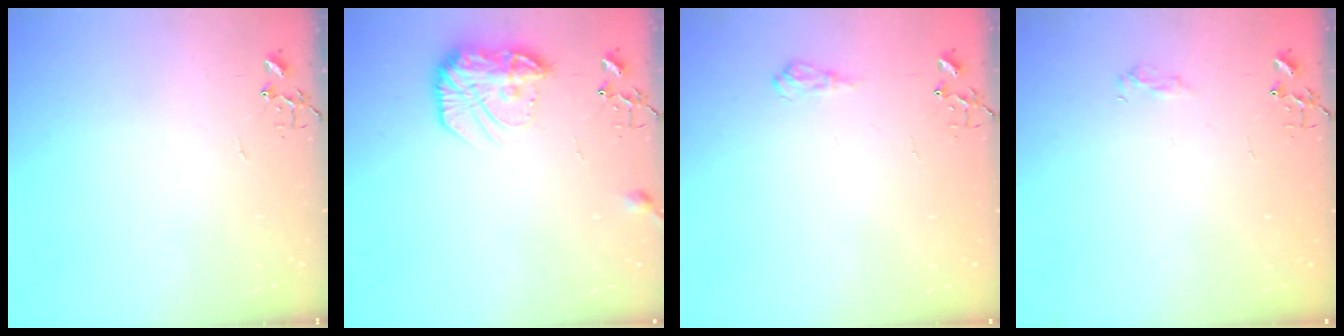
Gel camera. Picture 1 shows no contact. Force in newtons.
{"total": 13.9, "press": 13.8, "slide": 0.8}
{"total": 8.2, "press": 8.2, "slide": 0.9}
{"total": 7.1, "press": 7.1, "slide": 0.8}